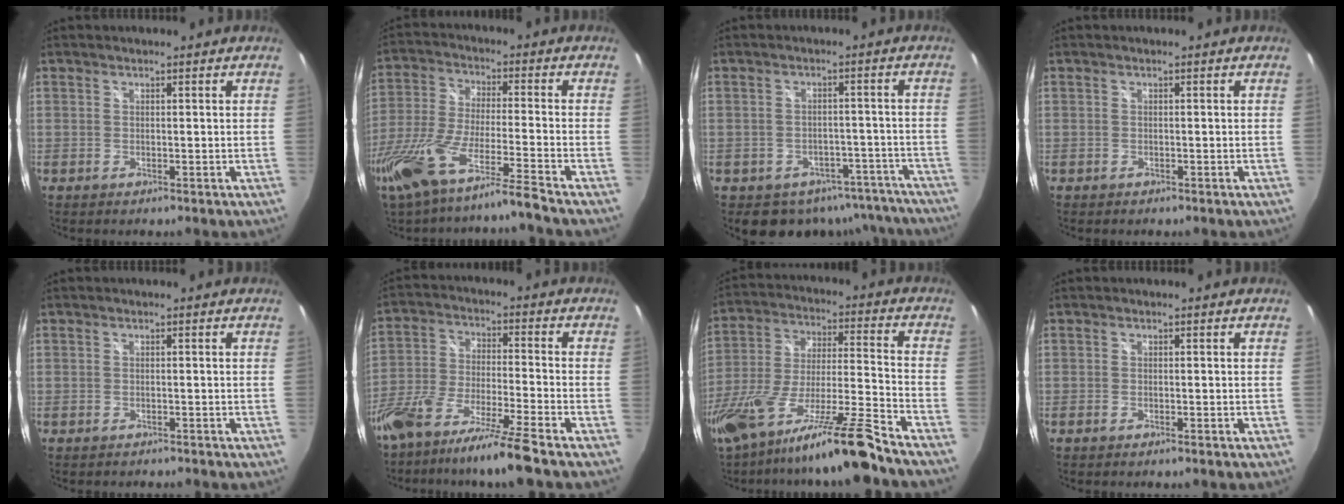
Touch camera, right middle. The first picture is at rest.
{"total": 15.5, "force": [-12.0, -0.7, 9.7], "torque": [-0.196, -0.043, -0.216]}
{"total": 11.3, "force": [-8.6, 6.6, 2.9], "torque": [-0.051, 0.017, -0.083]}
{"total": 0.0}
{"total": 1.2, "force": [-1.2, 0.3, 0.2], "torque": [-0.008, -0.008, -0.017]}
{"total": 12.2, "force": [-9.6, 0.4, 7.5], "torque": [-0.154, -0.019, -0.173]}
{"total": 22.3, "force": [-17.0, -0.3, 14.6], "torque": [-0.260, -0.056, -0.290]}
{"total": 0.9, "force": [-0.8, 0.1, 0.5], "torque": [-0.009, 0.001, -0.014]}